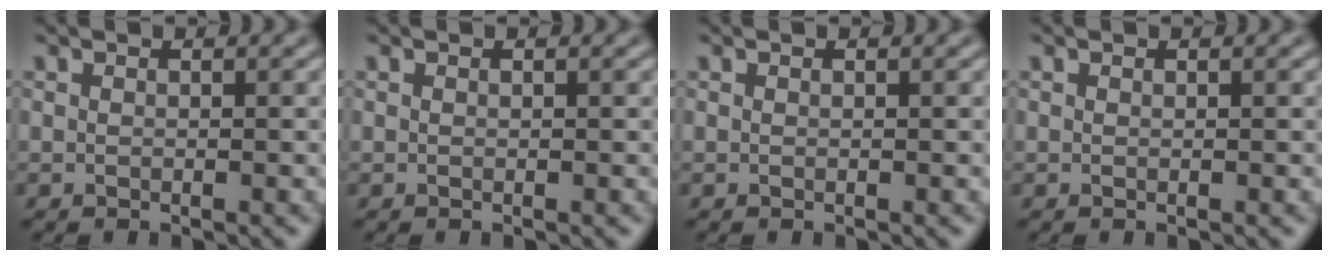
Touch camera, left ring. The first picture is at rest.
{"total": 0.0}
{"total": 0.0}
{"total": 0.0}